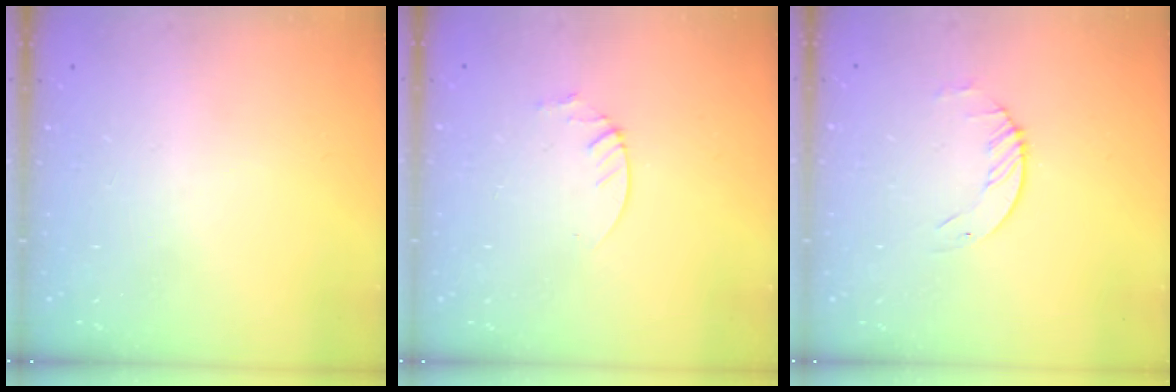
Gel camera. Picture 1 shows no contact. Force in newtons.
{"total": 2.1, "press": 2.1, "slide": 0.2}
{"total": 1.7, "press": 1.7, "slide": 0.2}